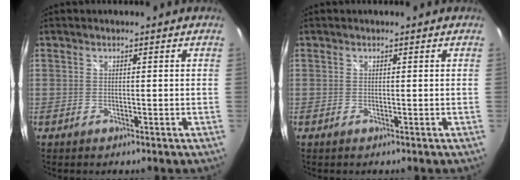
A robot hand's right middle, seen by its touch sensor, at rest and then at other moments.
{"total": 0.0}